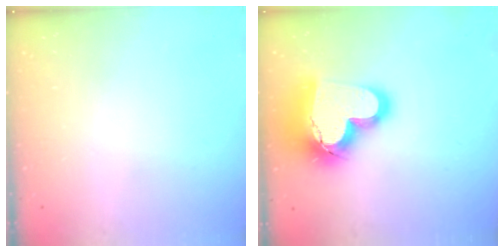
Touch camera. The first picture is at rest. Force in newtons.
{"total": 21.8, "press": 21.7, "slide": 1.8}